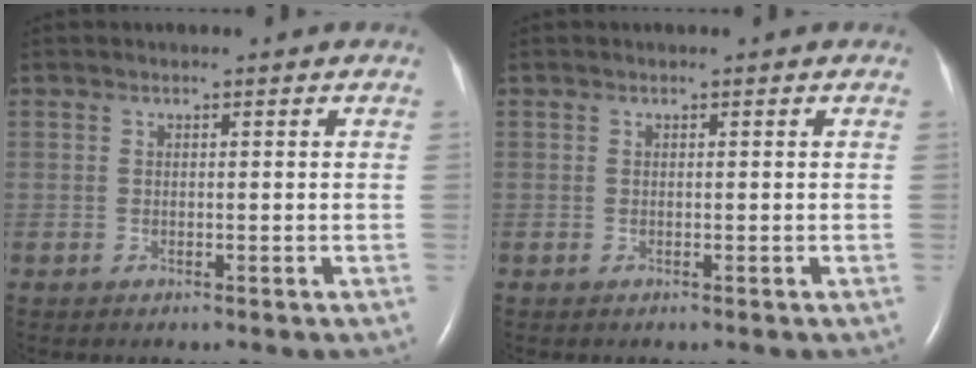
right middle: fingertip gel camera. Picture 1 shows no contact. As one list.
[{"total": 0.0}]